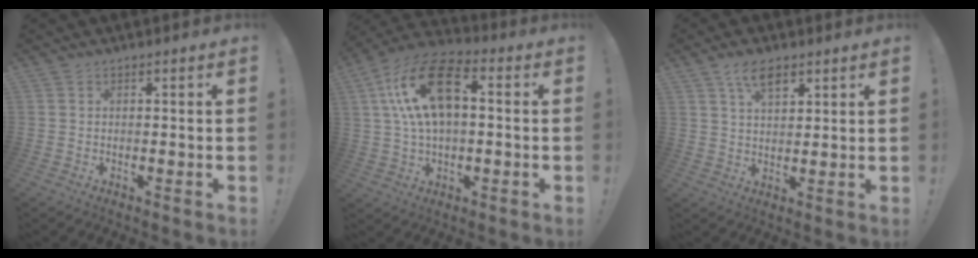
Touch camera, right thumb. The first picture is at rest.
{"total": 17.7, "force": [3.9, 10.1, 14.0], "torque": [-0.260, 0.013, 0.066]}
{"total": 7.3, "force": [4.4, 3.5, 4.7], "torque": [-0.075, -0.016, 0.078]}